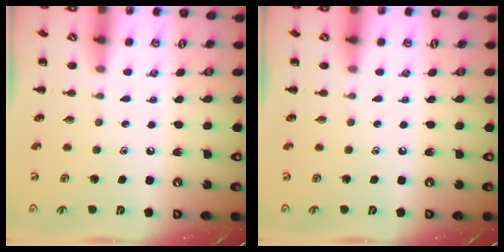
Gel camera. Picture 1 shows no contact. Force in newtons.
{"total": 0.0}